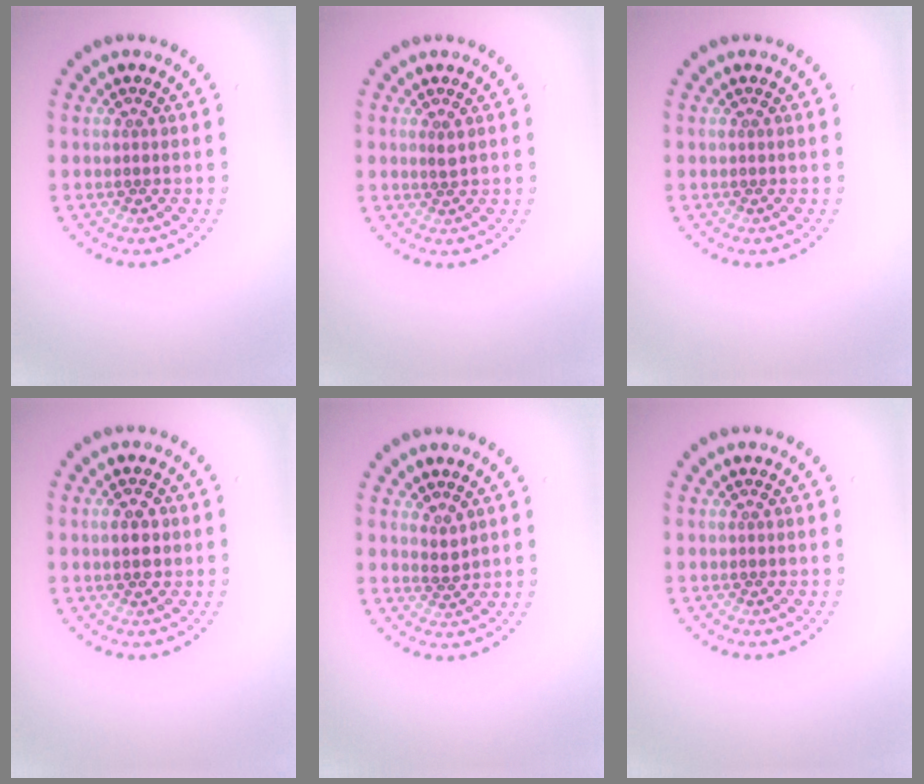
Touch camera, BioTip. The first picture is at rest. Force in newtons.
{"total": 0.9, "press": 0.7, "slide": 0.6}
{"total": 0.0}
{"total": 2.5, "press": 2.5, "slide": 0.0}
{"total": 1.2, "press": 0.9, "slide": 0.7}
{"total": 0.0}